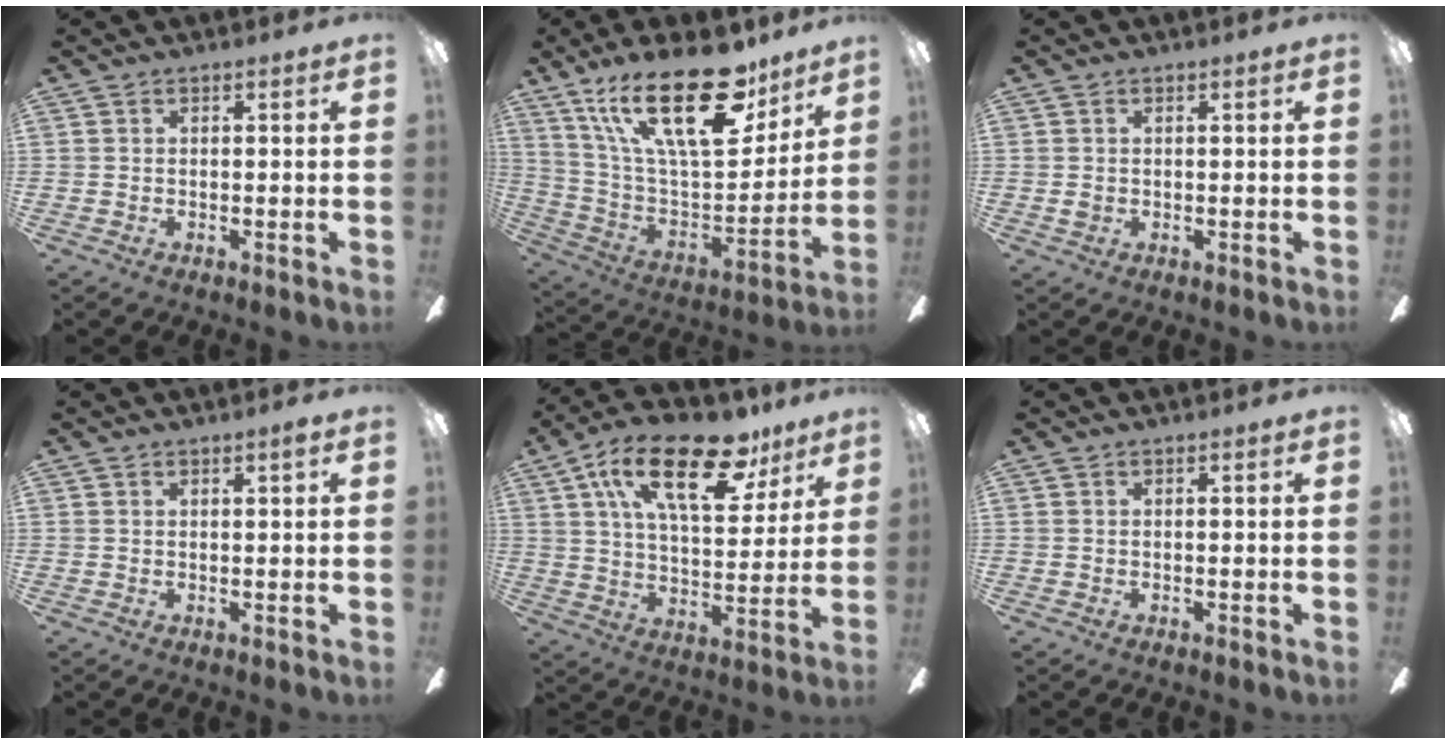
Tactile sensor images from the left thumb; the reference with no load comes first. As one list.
[{"total": 29.1, "force": [16.3, 12.0, 20.9], "torque": [-0.353, -0.094, 0.278]}, {"total": 0.7, "force": [0.2, 0.7, 0.2], "torque": [-0.005, 0.005, 0.002]}, {"total": 1.2, "force": [1.0, 0.0, 0.7], "torque": [-0.006, -0.002, 0.016]}, {"total": 23.7, "force": [13.0, 10.7, 16.7], "torque": [-0.266, -0.052, 0.215]}, {"total": 0.0}]